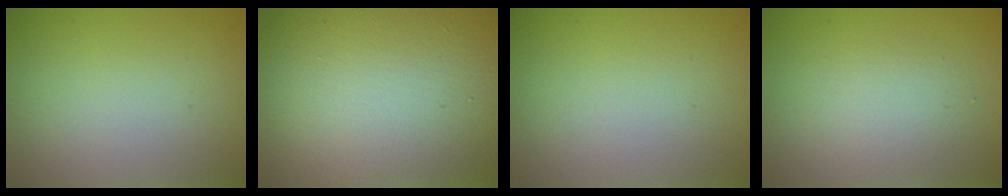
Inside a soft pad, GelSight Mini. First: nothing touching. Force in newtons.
{"total": 19.3, "press": 19.3, "slide": 0.6}
{"total": 0.0}
{"total": 2.4, "press": 2.4, "slide": 0.0}